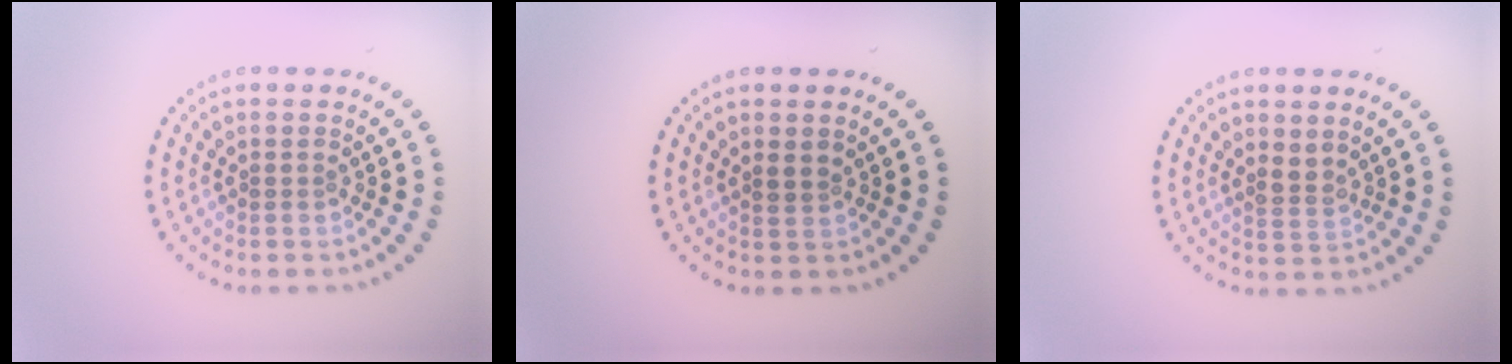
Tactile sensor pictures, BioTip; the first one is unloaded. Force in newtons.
{"total": 1.2, "press": 0.9, "slide": 0.8}
{"total": 1.8, "press": 1.4, "slide": 1.2}